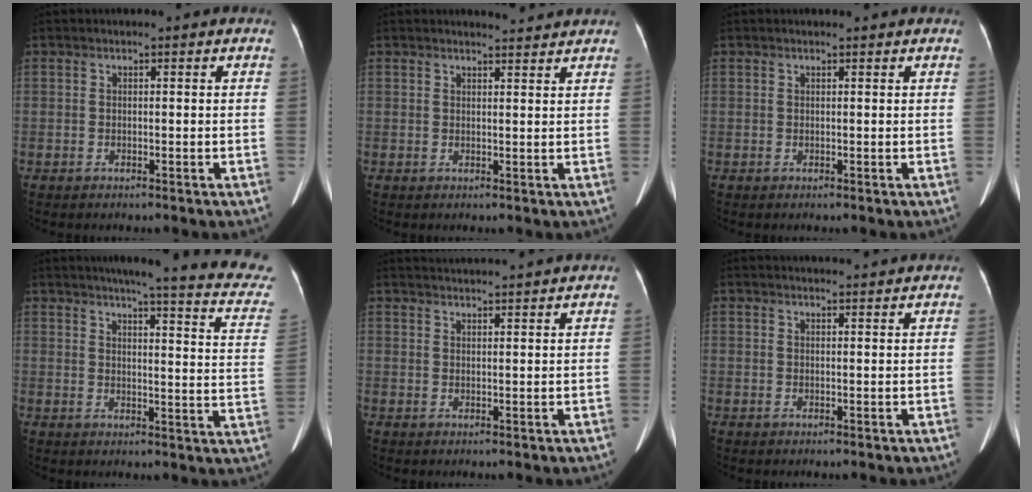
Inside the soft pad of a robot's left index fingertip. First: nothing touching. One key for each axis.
{"total": 3.0, "fx": 3.0, "fy": 0.0, "fz": 0.3, "tx": -0.011, "ty": 0.004, "tz": 0.037}
{"total": 1.2, "fx": 1.1, "fy": 0.2, "fz": 0.4, "tx": -0.010, "ty": 0.007, "tz": 0.014}
{"total": 19.6, "fx": 17.0, "fy": 0.9, "fz": 9.8, "tx": -0.118, "ty": -0.053, "tz": 0.180}
{"total": 7.8, "fx": 7.5, "fy": -0.6, "fz": 2.0, "tx": -0.034, "ty": 0.025, "tz": 0.098}
{"total": 5.4, "fx": 5.3, "fy": 0.2, "fz": 1.2, "tx": -0.018, "ty": 0.019, "tz": 0.058}